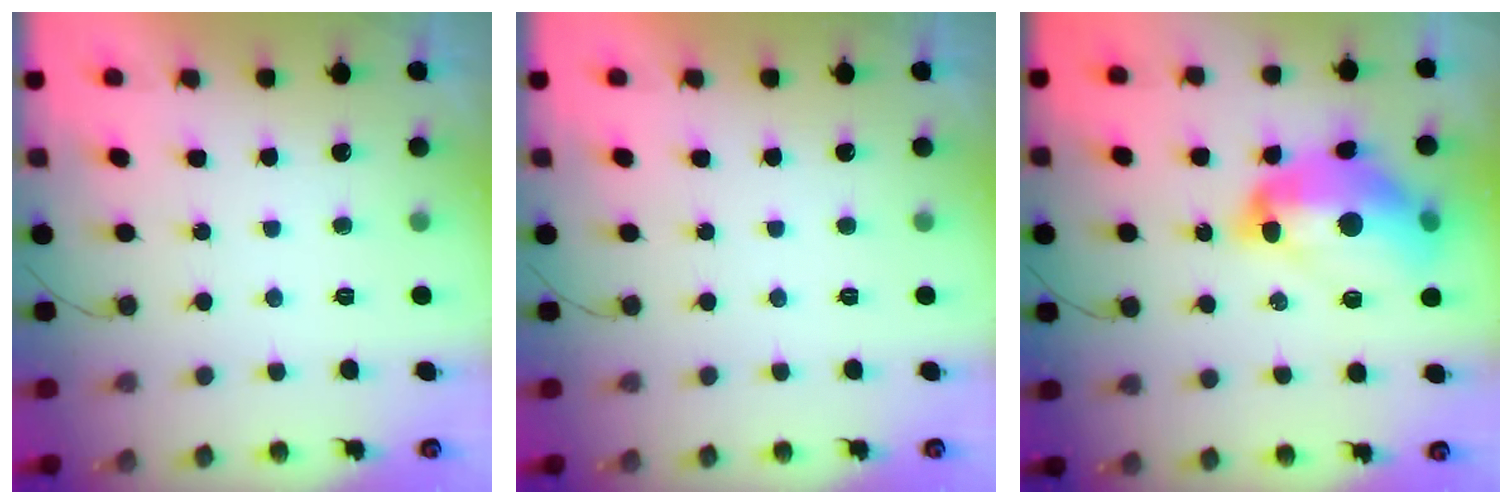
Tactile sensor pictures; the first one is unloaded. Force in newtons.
{"total": 0.0}
{"total": 17.3, "press": 17.2, "slide": 1.8}